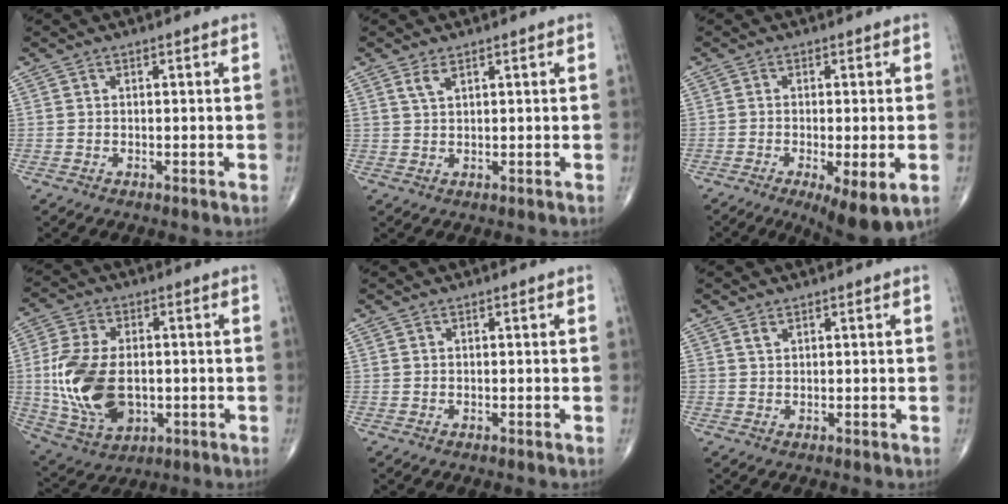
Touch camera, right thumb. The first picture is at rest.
{"total": 1.9, "force": [1.3, 0.7, 1.3], "torque": [-0.026, -0.002, 0.032]}
{"total": 9.5, "force": [-3.8, 2.6, 8.3], "torque": [-0.129, -0.015, -0.057]}
{"total": 16.3, "force": [-1.0, 10.1, 12.7], "torque": [-0.252, -0.007, -0.004]}
{"total": 0.0}
{"total": 0.9, "force": [0.7, 0.4, 0.3], "torque": [-0.001, -0.002, 0.014]}